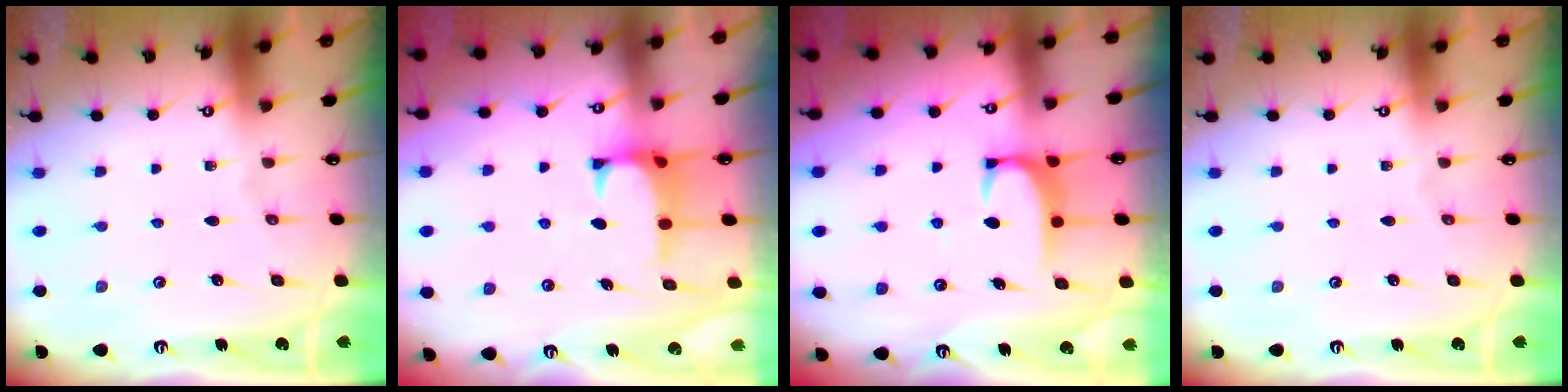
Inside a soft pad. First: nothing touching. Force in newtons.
{"total": 0.9, "press": 0.7, "slide": 0.7}
{"total": 1.8, "press": 1.7, "slide": 0.6}
{"total": 0.0}